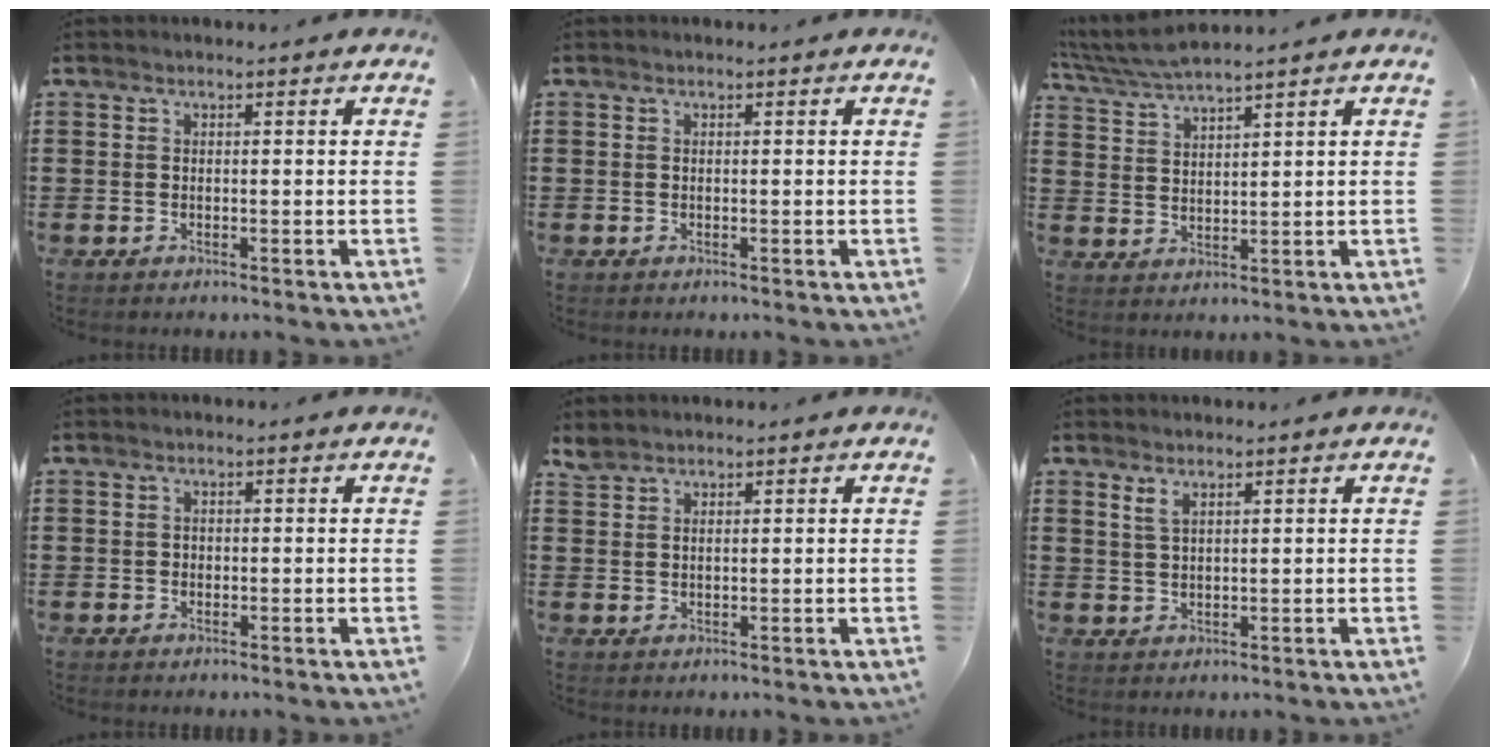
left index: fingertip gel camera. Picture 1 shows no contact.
{"total": 0.0}
{"total": 4.0, "force": [3.8, -0.2, 1.4], "torque": [-0.040, -0.015, 0.066]}
{"total": 0.6, "force": [-0.1, 0.6, 0.1], "torque": [-0.006, 0.003, -0.002]}
{"total": 1.7, "force": [1.6, 0.4, 0.4], "torque": [-0.013, 0.000, 0.032]}
{"total": 2.0, "force": [1.4, 0.7, 1.3], "torque": [-0.030, 0.002, 0.025]}